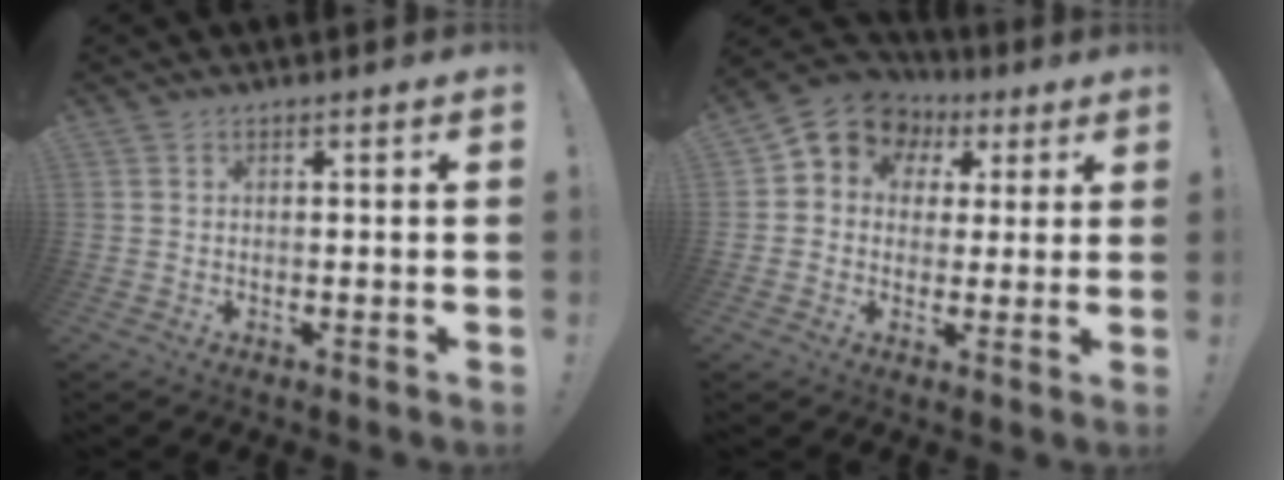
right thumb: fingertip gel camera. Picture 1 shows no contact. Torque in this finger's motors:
{"motor_torque": [0.67, 0.67, 0.07, 0.10, 0.03]}